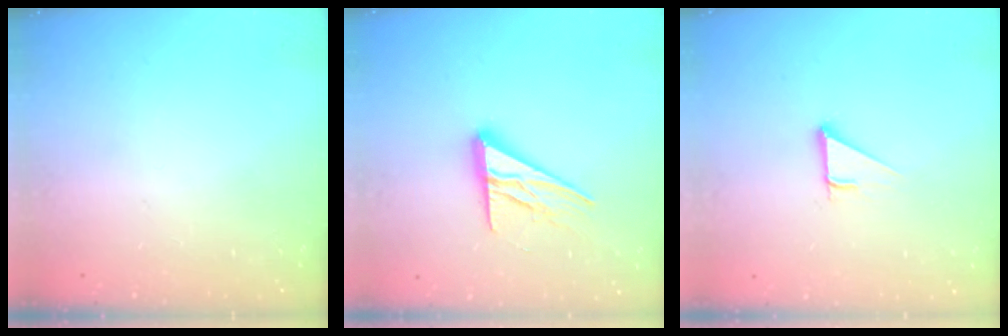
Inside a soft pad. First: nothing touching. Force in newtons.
{"total": 13.9, "press": 13.8, "slide": 1.3}
{"total": 2.7, "press": 2.7, "slide": 0.0}